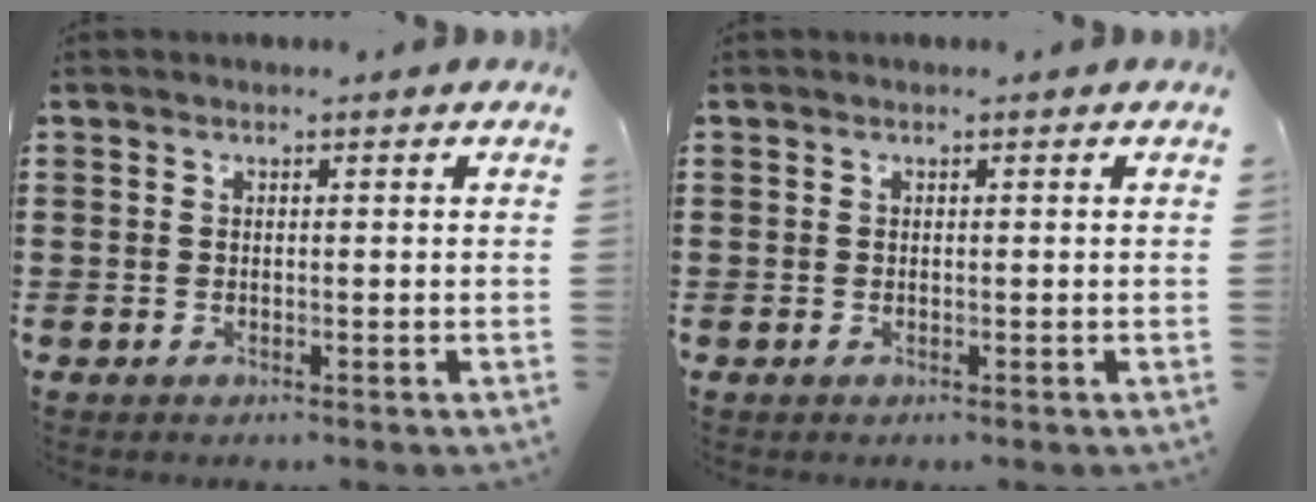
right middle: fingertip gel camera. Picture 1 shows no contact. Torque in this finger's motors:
{"motor_torque": [-0.12, -0.11, -0.01, 0.01]}